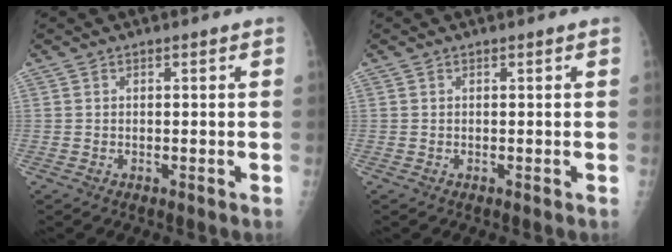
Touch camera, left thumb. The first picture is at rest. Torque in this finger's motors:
{"motor_torque": [-0.23, -0.10, -0.15, 0.07, 0.00]}